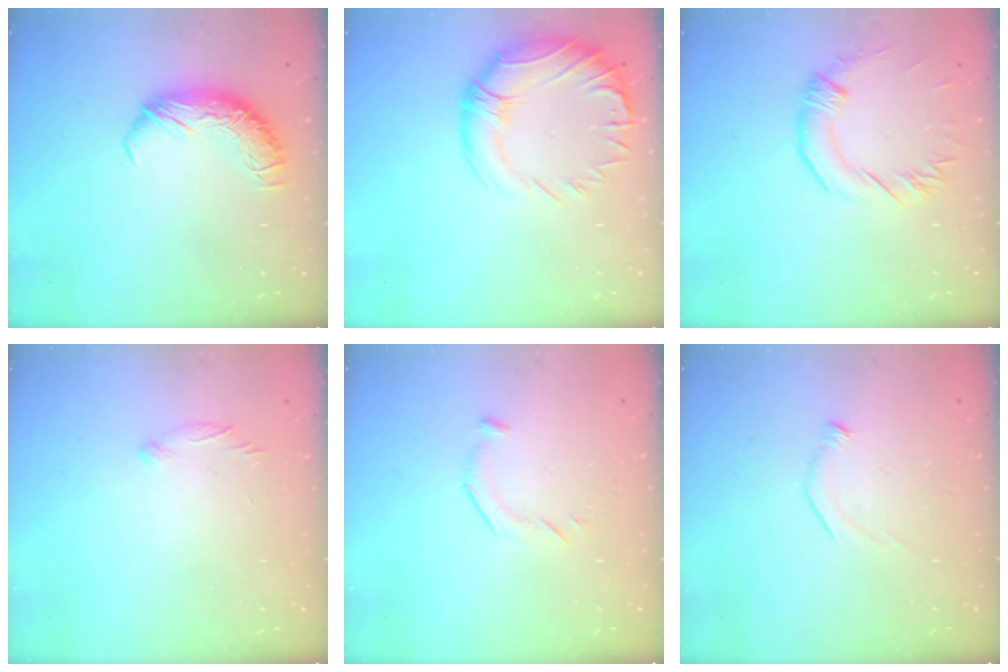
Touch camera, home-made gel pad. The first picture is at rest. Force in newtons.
{"total": 5.2, "press": 3.1, "slide": 4.1}
{"total": 0.8, "press": 0.7, "slide": 0.4}
{"total": 6.2, "press": 6.1, "slide": 1.0}
{"total": 7.1, "press": 7.0, "slide": 0.8}
{"total": 7.2, "press": 7.2, "slide": 0.7}